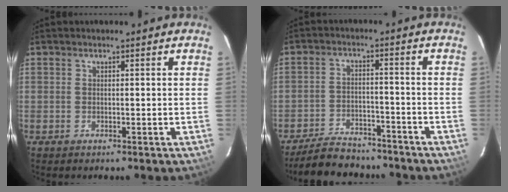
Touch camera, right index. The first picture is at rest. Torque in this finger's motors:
{"motor_torque": [0.54, -0.61, -0.04, -0.07]}